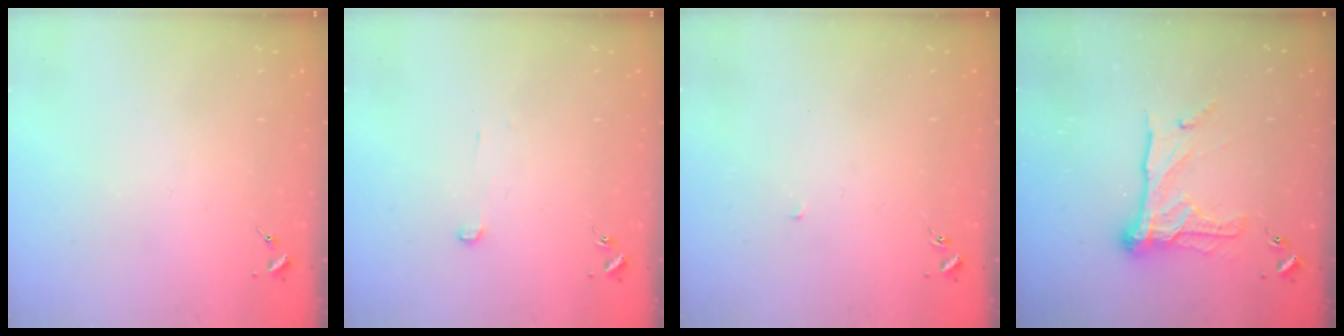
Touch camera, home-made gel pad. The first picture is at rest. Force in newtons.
{"total": 2.9, "press": 2.9, "slide": 0.2}
{"total": 1.6, "press": 1.6, "slide": 0.1}
{"total": 16.2, "press": 16.1, "slide": 1.5}